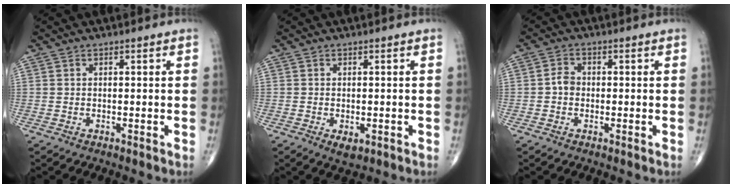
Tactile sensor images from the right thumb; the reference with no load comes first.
{"total": 2.5, "force": [-0.9, 1.4, 1.9], "torque": [-0.027, -0.003, -0.009]}
{"total": 2.6, "force": [-0.4, 2.1, 1.5], "torque": [-0.018, 0.011, -0.013]}